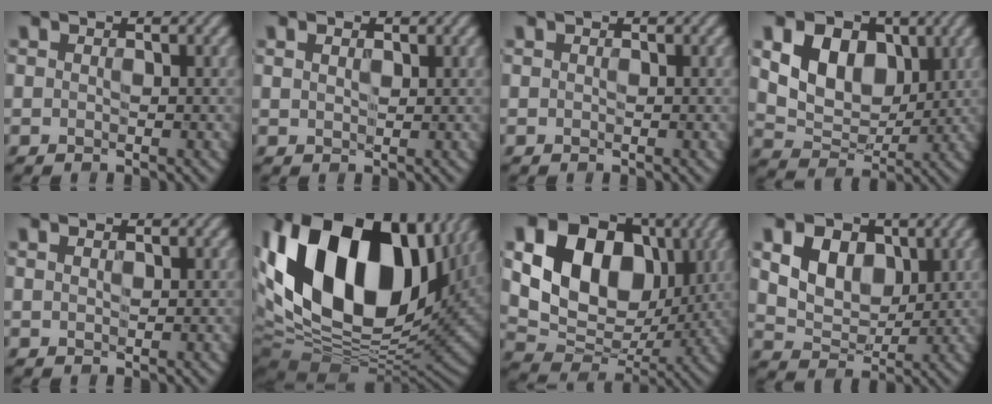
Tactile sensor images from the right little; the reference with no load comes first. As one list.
[{"total": 1.0, "force": [0.4, 0.6, 0.6], "torque": [-0.015, -0.001, 0.008]}, {"total": 0.0}, {"total": 7.0, "force": [1.6, 5.1, 4.4], "torque": [-0.081, -0.009, 0.019]}, {"total": 0.7, "force": [0.3, 0.4, 0.4], "torque": [-0.008, 0.001, 0.004]}, {"total": 20.6, "force": [4.7, 12.4, 15.8], "torque": [-0.327, 0.014, 0.079]}, {"total": 14.4, "force": [3.1, 10.6, 9.2], "torque": [-0.153, 0.020, 0.048]}, {"total": 5.5, "force": [1.3, 4.2, 3.4], "torque": [-0.072, -0.008, 0.012]}]